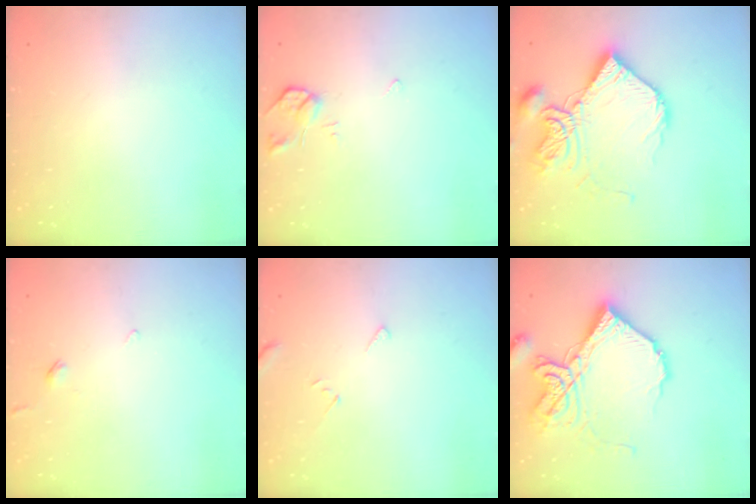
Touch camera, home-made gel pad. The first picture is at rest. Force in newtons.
{"total": 4.8, "press": 4.8, "slide": 0.7}
{"total": 17.7, "press": 17.6, "slide": 1.9}
{"total": 1.8, "press": 1.7, "slide": 0.5}
{"total": 2.8, "press": 2.8, "slide": 0.2}
{"total": 19.3, "press": 19.2, "slide": 1.9}